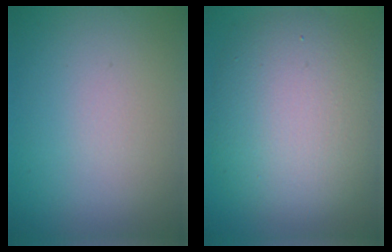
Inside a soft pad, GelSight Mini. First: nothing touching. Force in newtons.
{"total": 9.5, "press": 9.5, "slide": 0.3}